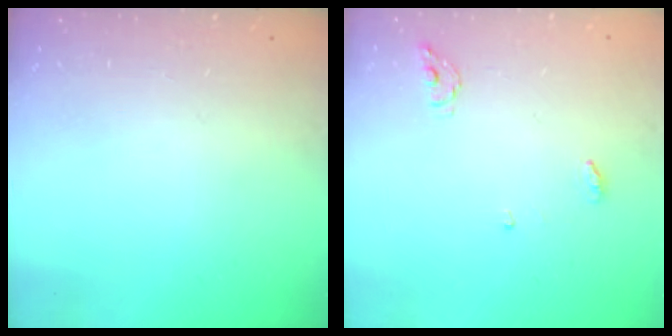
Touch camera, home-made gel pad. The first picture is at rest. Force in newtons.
{"total": 4.4, "press": 4.4, "slide": 0.3}